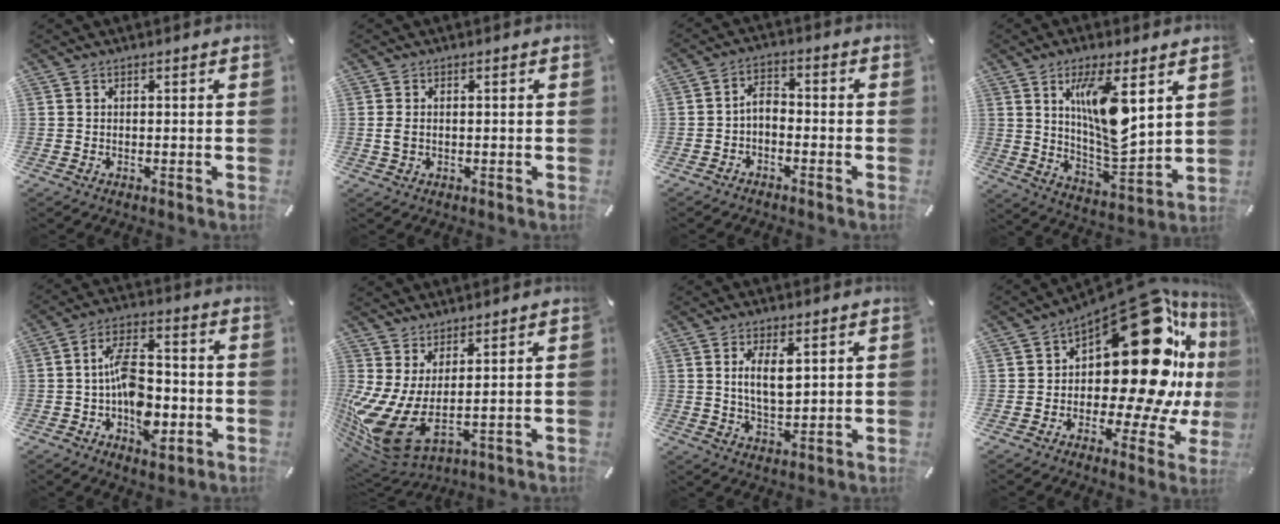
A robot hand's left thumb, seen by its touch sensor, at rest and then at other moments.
{"total": 2.2, "force": [0.0, 1.4, 1.7], "torque": [-0.040, 0.003, -0.004]}
{"total": 3.7, "force": [-2.1, 2.3, 1.9], "torque": [-0.042, 0.017, -0.044]}
{"total": 14.2, "force": [6.1, 4.8, 11.9], "torque": [-0.217, -0.036, 0.097]}
{"total": 13.3, "force": [-3.2, 7.8, 10.3], "torque": [-0.184, 0.010, -0.053]}
{"total": 9.9, "force": [0.2, 5.0, 8.6], "torque": [-0.195, -0.040, 0.008]}
{"total": 7.0, "force": [2.1, 3.2, 5.9], "torque": [-0.105, -0.007, 0.028]}
{"total": 30.8, "force": [8.3, 15.6, 25.3], "torque": [-0.345, -0.093, 0.153]}